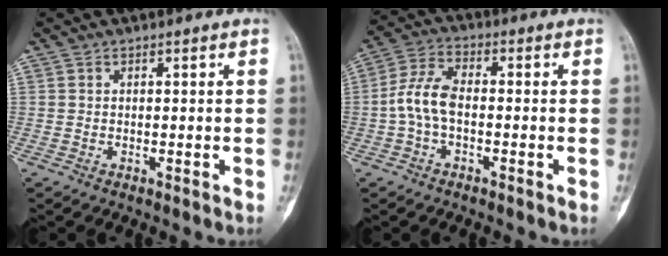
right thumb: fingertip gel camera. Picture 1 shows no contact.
{"total": 7.0, "force": [-1.3, 3.6, 5.9], "torque": [-0.127, 0.025, -0.032]}